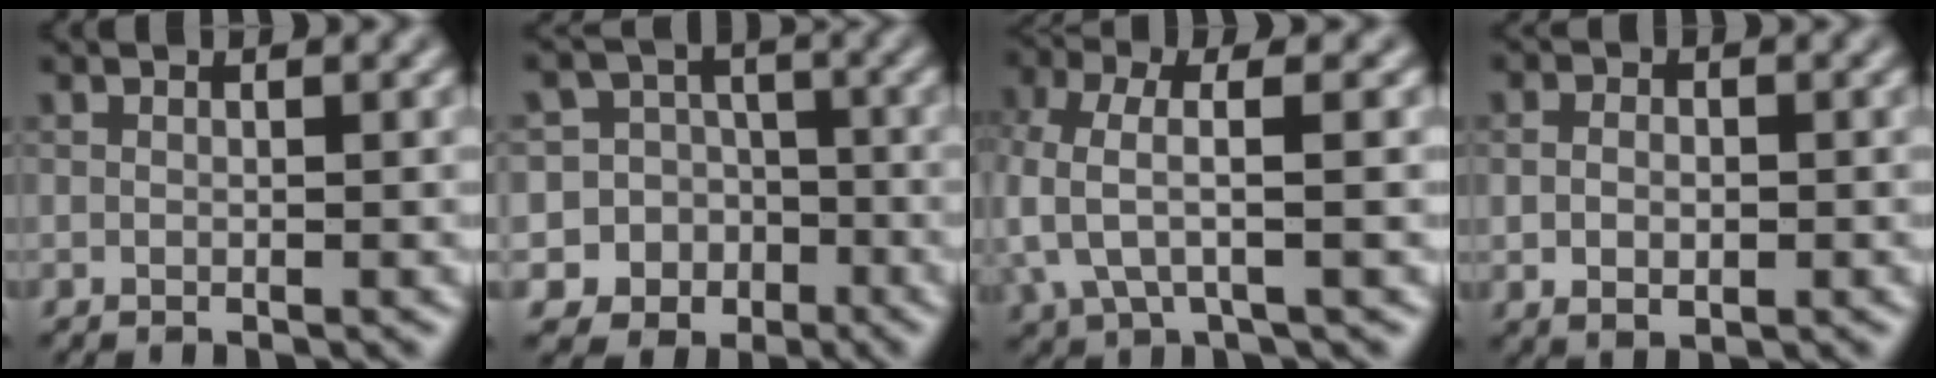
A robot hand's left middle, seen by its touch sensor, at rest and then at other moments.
{"total": 10.4, "force": [-3.8, 9.6, 1.4], "torque": [-0.039, 0.007, -0.077]}
{"total": 4.8, "force": [-0.5, 1.8, 4.4], "torque": [-0.099, 0.005, -0.015]}
{"total": 2.4, "force": [-0.1, 1.6, 1.7], "torque": [-0.030, -0.002, 0.002]}